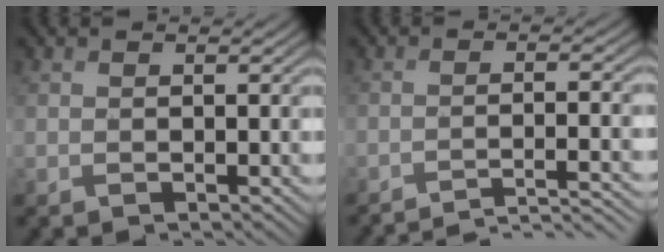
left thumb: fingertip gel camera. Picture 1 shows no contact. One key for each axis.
{"total": 6.3, "fx": -5.4, "fy": 0.5, "fz": 3.1, "tx": -0.050, "ty": 0.015, "tz": -0.090}